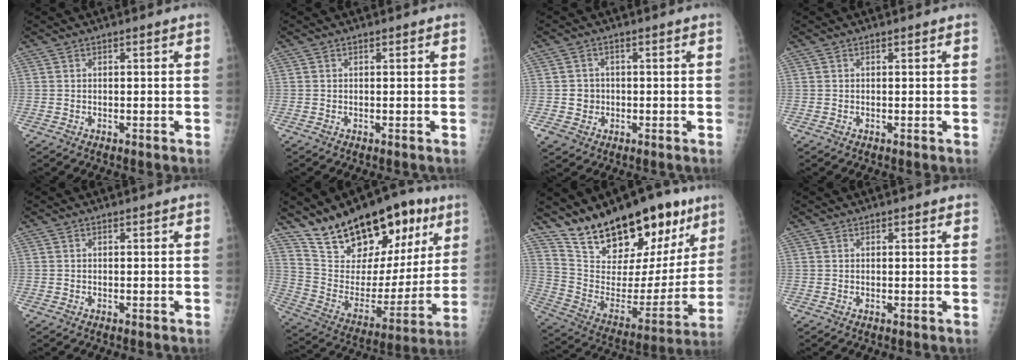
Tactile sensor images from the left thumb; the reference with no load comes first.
{"total": 0.0}
{"total": 3.6, "force": [-0.5, 3.5, 0.9], "torque": [0.006, 0.006, -0.004]}
{"total": 0.0}
{"total": 0.0}
{"total": 23.9, "force": [14.9, 11.7, 14.5], "torque": [-0.181, -0.051, 0.249]}
{"total": 25.1, "force": [17.5, 10.9, 14.3], "torque": [-0.177, -0.077, 0.288]}
{"total": 0.9, "force": [0.7, 0.4, 0.2], "torque": [0.004, -0.005, 0.006]}